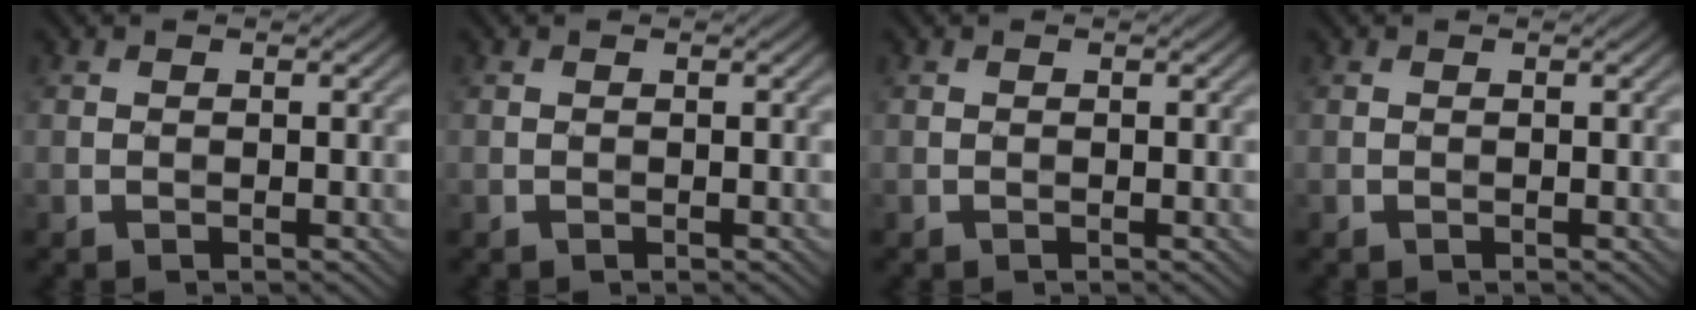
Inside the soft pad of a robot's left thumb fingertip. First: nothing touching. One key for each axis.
{"total": 0.0}
{"total": 0.0}
{"total": 0.0}